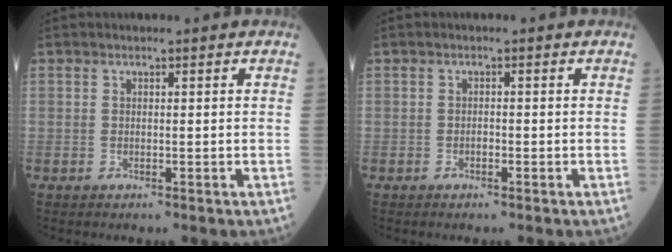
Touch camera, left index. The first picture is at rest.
{"total": 0.7, "force": [-0.6, 0.2, 0.4], "torque": [-0.004, -0.004, -0.014]}